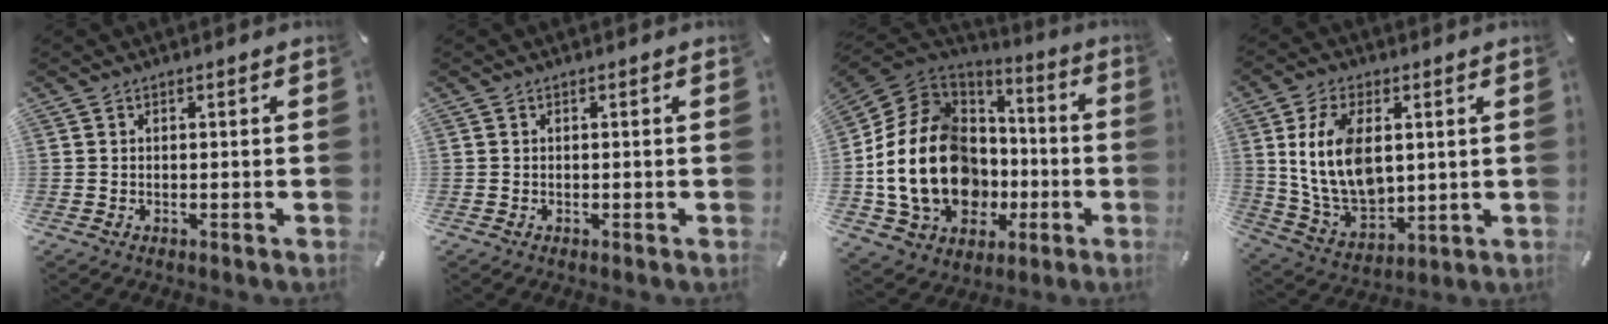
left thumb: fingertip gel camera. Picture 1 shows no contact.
{"total": 0.0}
{"total": 23.5, "force": [-3.9, 17.7, 15.1], "torque": [-0.359, 0.004, -0.053]}
{"total": 14.3, "force": [3.1, 9.0, 10.6], "torque": [-0.246, -0.008, 0.055]}